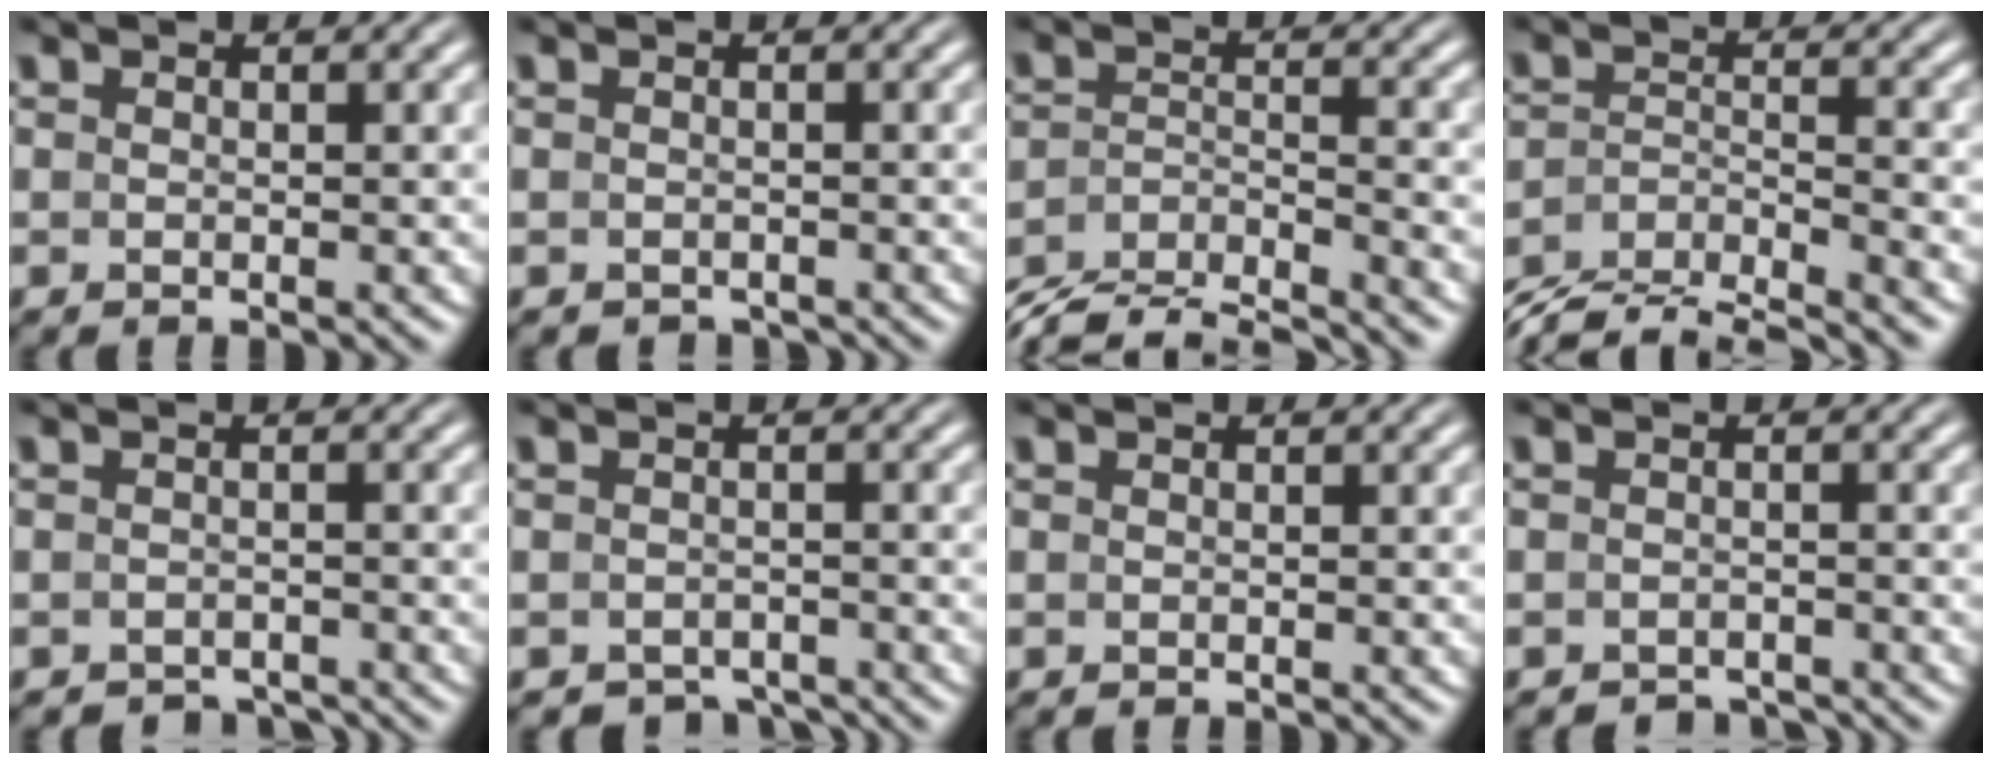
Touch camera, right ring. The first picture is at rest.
{"total": 1.6, "force": [-1.5, 0.4, -0.1], "torque": [-0.002, -0.014, -0.018]}
{"total": 7.8, "force": [-6.6, 3.2, 2.7], "torque": [-0.047, -0.027, -0.104]}
{"total": 7.7, "force": [-5.6, 4.0, 3.5], "torque": [-0.065, -0.031, -0.087]}
{"total": 4.0, "force": [-3.8, 0.9, 0.4], "torque": [0.000, -0.018, -0.055]}
{"total": 5.0, "force": [-4.6, 1.7, 0.9], "torque": [-0.007, -0.022, -0.066]}
{"total": 0.0}
{"total": 3.5, "force": [-3.5, 0.6, 0.3], "torque": [-0.005, -0.019, -0.049]}